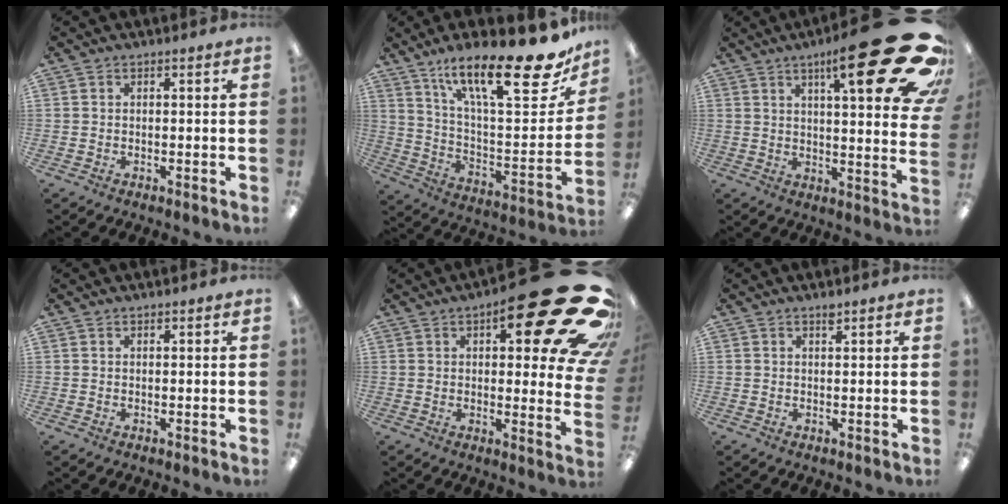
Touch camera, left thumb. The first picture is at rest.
{"total": 24.0, "force": [16.0, 6.5, 16.7], "torque": [-0.249, -0.109, 0.261]}
{"total": 25.0, "force": [13.0, 6.1, 20.5], "torque": [-0.273, -0.086, 0.198]}
{"total": 0.9, "force": [0.7, 0.5, 0.2], "torque": [-0.004, 0.000, 0.014]}
{"total": 25.7, "force": [11.5, 9.1, 21.1], "torque": [-0.255, -0.076, 0.185]}
{"total": 1.5, "force": [1.3, 0.5, 0.7], "torque": [-0.007, -0.005, 0.022]}